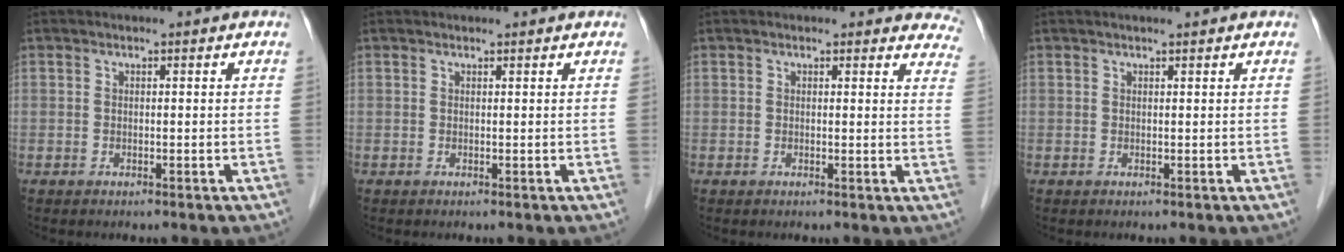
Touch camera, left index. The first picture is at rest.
{"total": 1.2, "force": [1.1, 0.5, 0.2], "torque": [0.005, 0.009, 0.016]}
{"total": 9.9, "force": [9.2, 3.3, 1.5], "torque": [0.032, -0.019, 0.070]}
{"total": 1.9, "force": [1.6, 0.4, 1.0], "torque": [-0.005, 0.011, 0.024]}